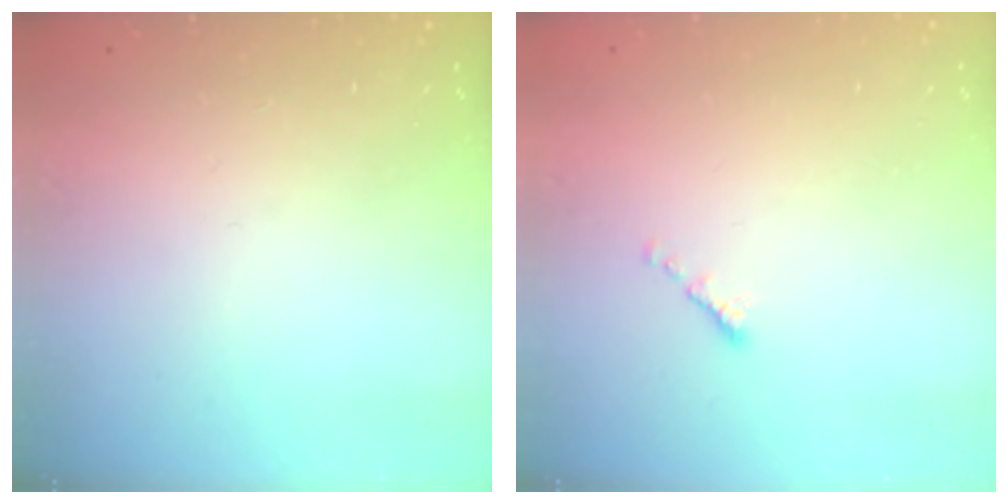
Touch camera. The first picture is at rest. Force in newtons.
{"total": 0.6, "press": 0.5, "slide": 0.3}